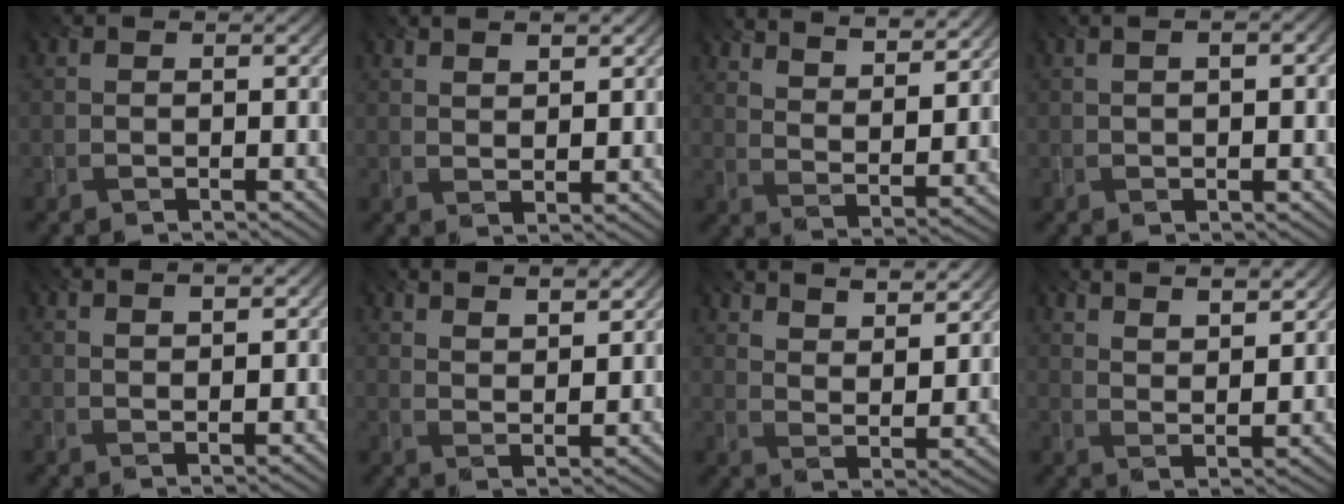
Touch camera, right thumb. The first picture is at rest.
{"total": 2.9, "force": [2.1, 0.8, 1.9], "torque": [-0.033, -0.008, 0.044]}
{"total": 12.0, "force": [9.2, 2.9, 7.1], "torque": [-0.119, -0.007, 0.122]}
{"total": 2.6, "force": [0.2, 0.3, 2.6], "torque": [-0.043, 0.000, 0.003]}
{"total": 2.6, "force": [1.4, 0.3, 2.1], "torque": [-0.034, -0.007, 0.032]}
{"total": 6.8, "force": [5.3, 1.3, 4.1], "torque": [-0.059, -0.014, 0.087]}
{"total": 10.9, "force": [8.5, 2.8, 6.1], "torque": [-0.105, -0.016, 0.119]}
{"total": 8.1, "force": [6.2, 1.5, 4.9], "torque": [-0.072, -0.011, 0.095]}